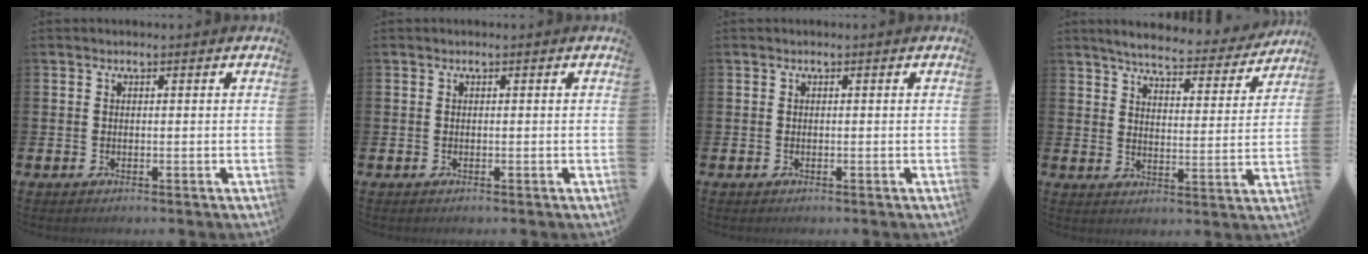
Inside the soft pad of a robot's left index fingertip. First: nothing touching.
{"total": 0.0}
{"total": 0.0}
{"total": 5.8, "force": [5.5, 0.7, 1.7], "torque": [-0.052, -0.035, 0.091]}